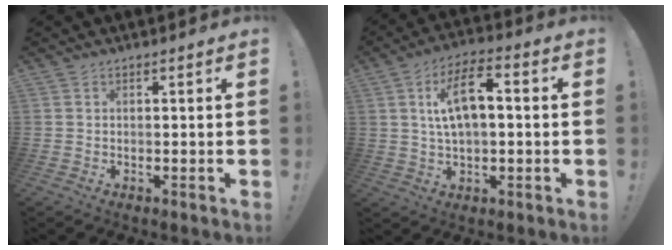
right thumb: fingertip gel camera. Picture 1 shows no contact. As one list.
[{"total": 11.0, "force": [2.0, 5.2, 9.5], "torque": [-0.152, 0.013, 0.037]}]